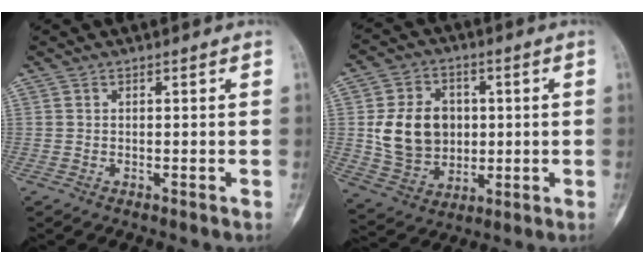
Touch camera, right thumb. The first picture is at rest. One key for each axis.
{"total": 13.7, "fx": 1.1, "fy": 11.1, "fz": 7.9, "tx": -0.100, "ty": -0.001, "tz": 0.032}